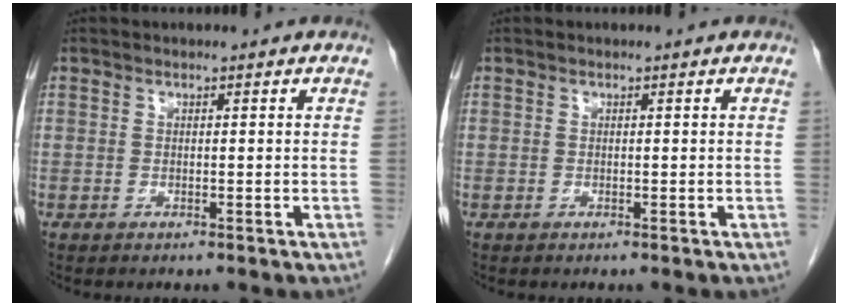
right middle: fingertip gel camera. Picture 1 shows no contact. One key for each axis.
{"total": 0.0}